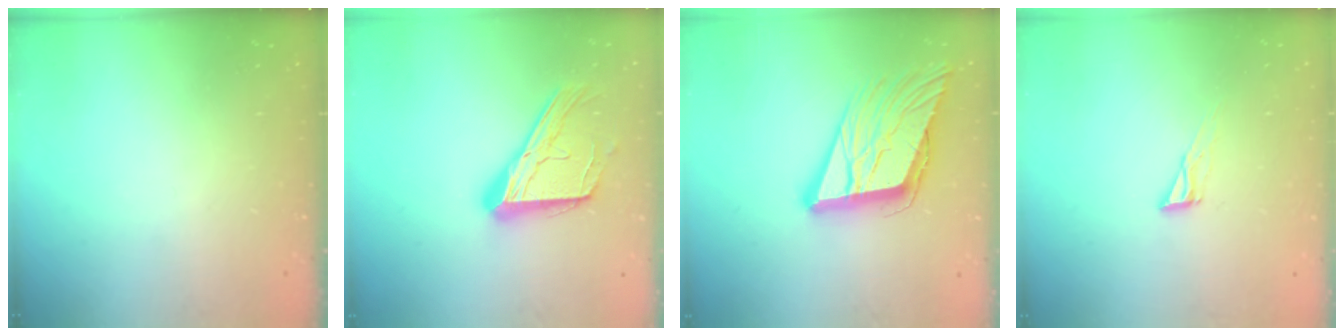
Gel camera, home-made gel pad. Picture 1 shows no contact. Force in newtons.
{"total": 17.1, "press": 17.0, "slide": 1.6}
{"total": 15.3, "press": 14.7, "slide": 4.1}
{"total": 6.5, "press": 6.5, "slide": 0.4}